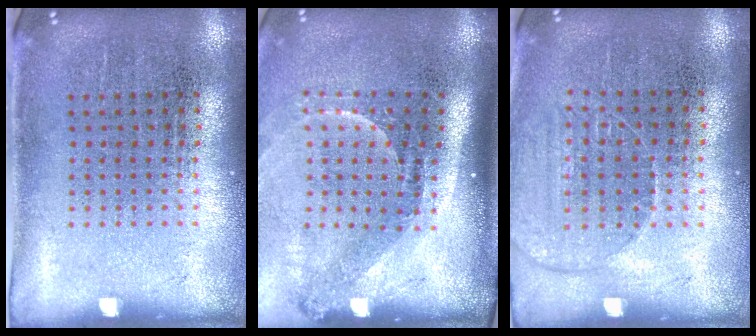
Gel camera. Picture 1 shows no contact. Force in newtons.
{"total": 2.2, "press": 1.5, "slide": 1.6}
{"total": 1.4, "press": 1.3, "slide": 0.3}